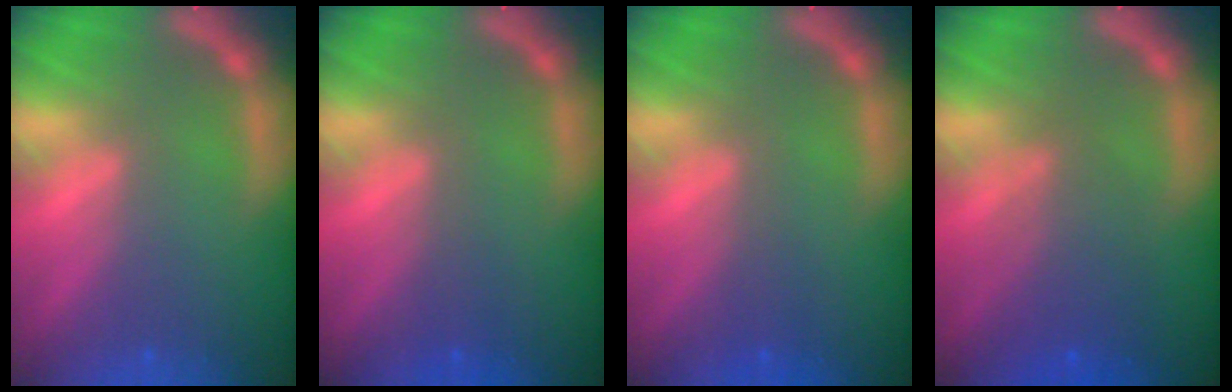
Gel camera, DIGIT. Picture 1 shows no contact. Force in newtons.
{"total": 1.0}
{"total": 1.0}
{"total": 4.6}